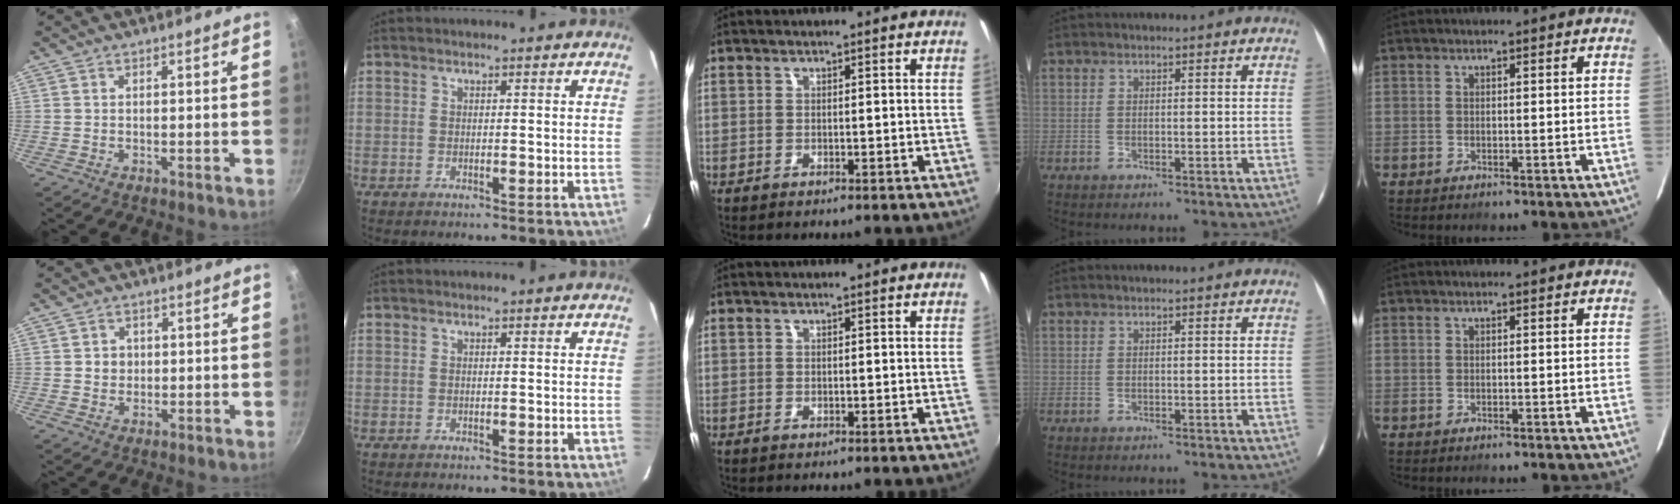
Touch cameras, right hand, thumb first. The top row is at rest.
{"thumb": {"total": 2.7, "force": [0.2, 2.5, 1.0], "torque": [-0.002, 0.002, 0.002]}}